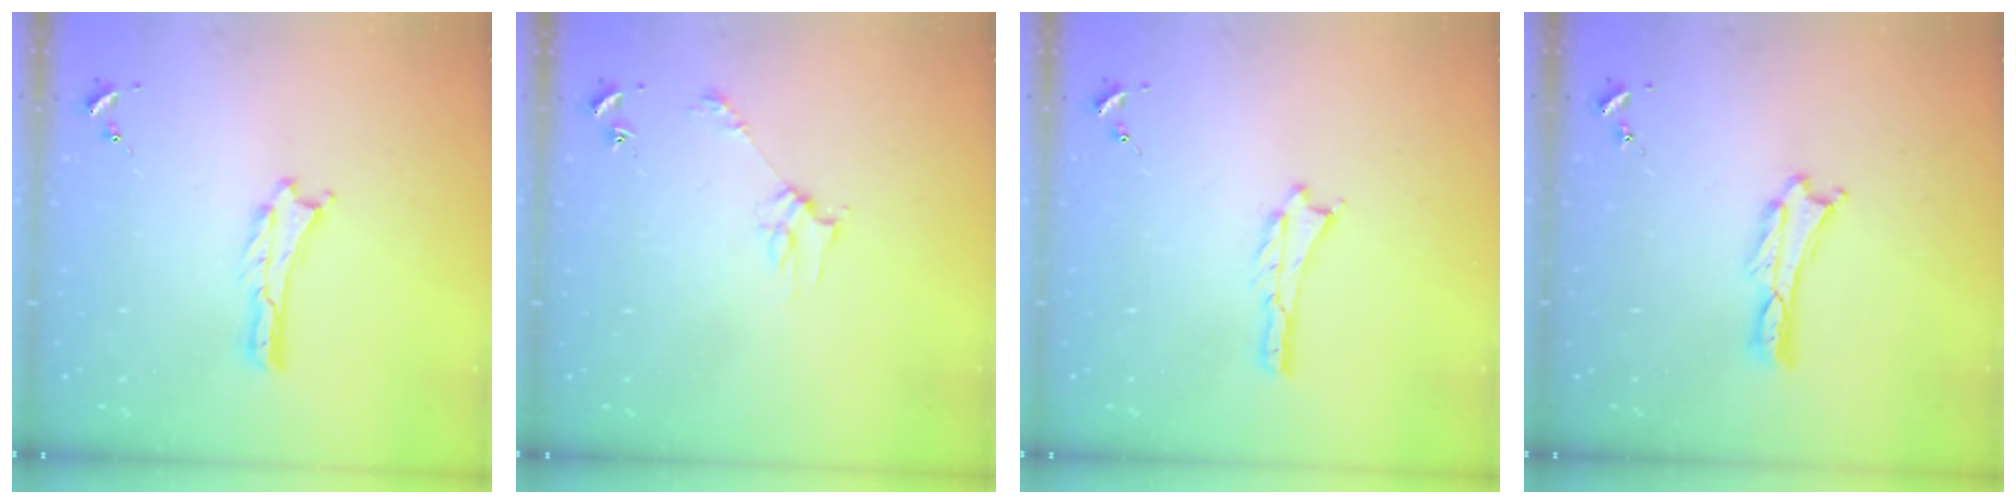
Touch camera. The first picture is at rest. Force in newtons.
{"total": 2.8, "press": 2.8, "slide": 0.2}
{"total": 0.5, "press": 0.5, "slide": 0.2}
{"total": 0.0}